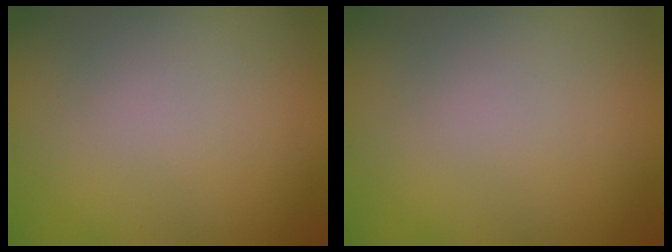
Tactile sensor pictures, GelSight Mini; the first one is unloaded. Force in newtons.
{"total": 0.0}